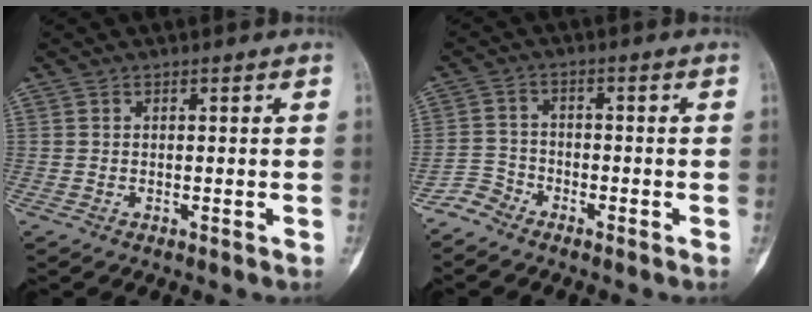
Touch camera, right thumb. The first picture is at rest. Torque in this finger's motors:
{"motor_torque": [2.59, 2.42, -0.38, -0.33, -0.02]}